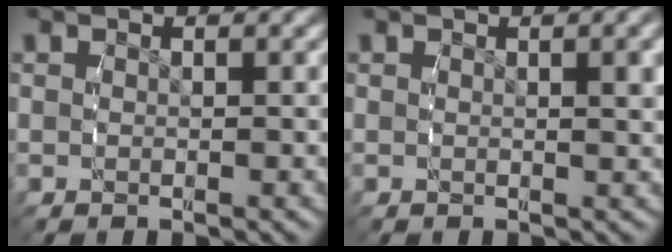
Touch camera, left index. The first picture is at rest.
{"total": 1.2, "force": [0.3, 0.0, 1.2], "torque": [-0.015, 0.000, 0.006]}